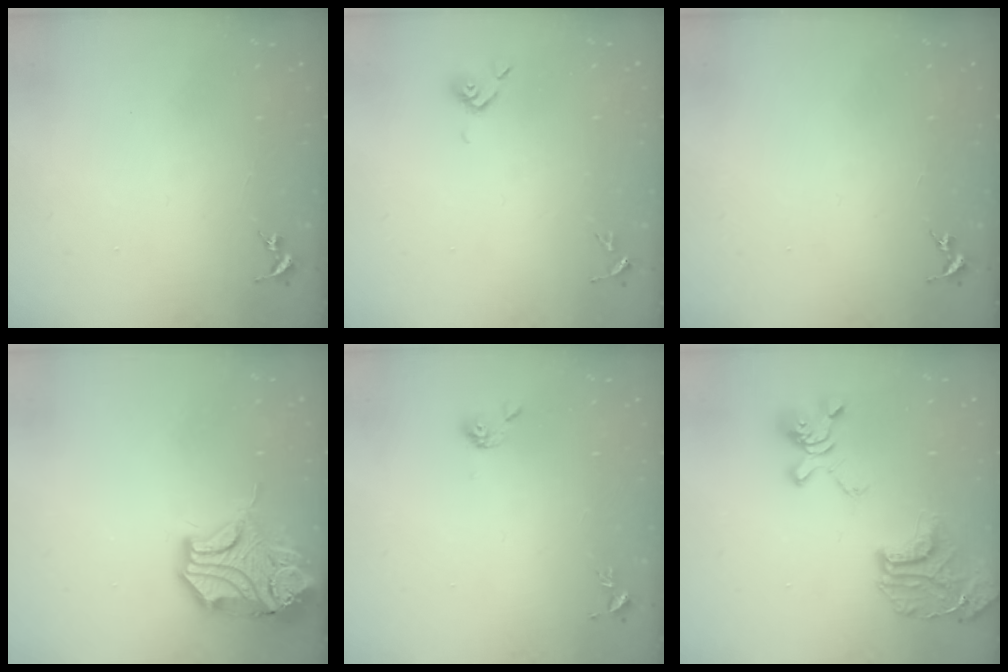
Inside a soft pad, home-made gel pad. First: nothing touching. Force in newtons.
{"total": 4.4, "press": 4.4, "slide": 0.7}
{"total": 0.0}
{"total": 15.9, "press": 15.8, "slide": 2.3}
{"total": 4.7, "press": 4.5, "slide": 1.3}
{"total": 20.9, "press": 20.8, "slide": 2.0}